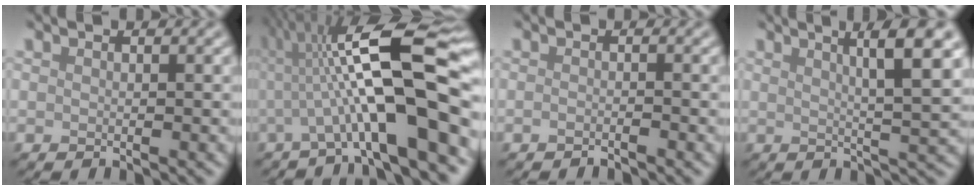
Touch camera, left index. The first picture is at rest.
{"total": 13.4, "force": [0.1, 2.9, 13.1], "torque": [-0.201, 0.033, -0.004]}
{"total": 0.8, "force": [-0.7, -0.1, 0.3], "torque": [-0.004, 0.002, -0.015]}
{"total": 6.4, "force": [2.7, 1.1, 5.7], "torque": [-0.066, 0.012, 0.039]}